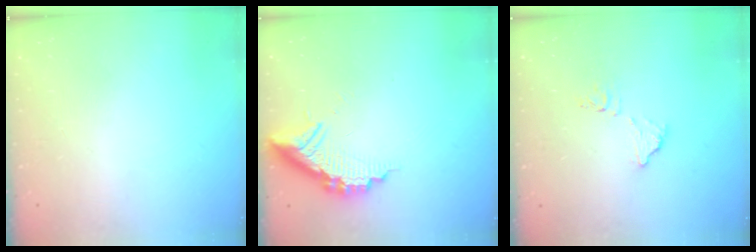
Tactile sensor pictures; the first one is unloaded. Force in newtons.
{"total": 11.9, "press": 11.9, "slide": 0.7}
{"total": 8.5, "press": 8.5, "slide": 0.3}